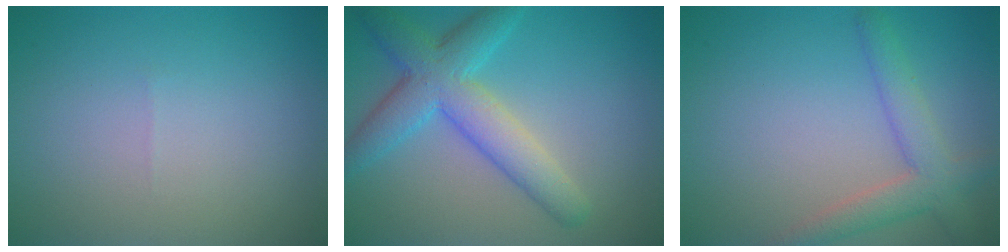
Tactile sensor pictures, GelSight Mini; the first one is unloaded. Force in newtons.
{"total": 6.0, "press": 6.0, "slide": 0.2}
{"total": 3.7, "press": 3.7, "slide": 0.1}